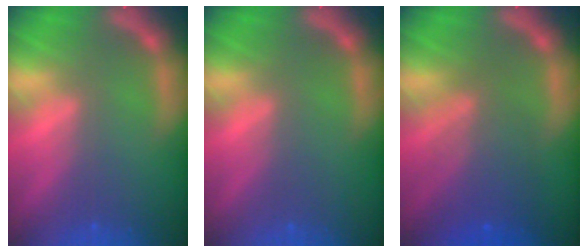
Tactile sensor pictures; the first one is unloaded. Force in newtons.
{"total": 0.0}
{"total": 6.0}